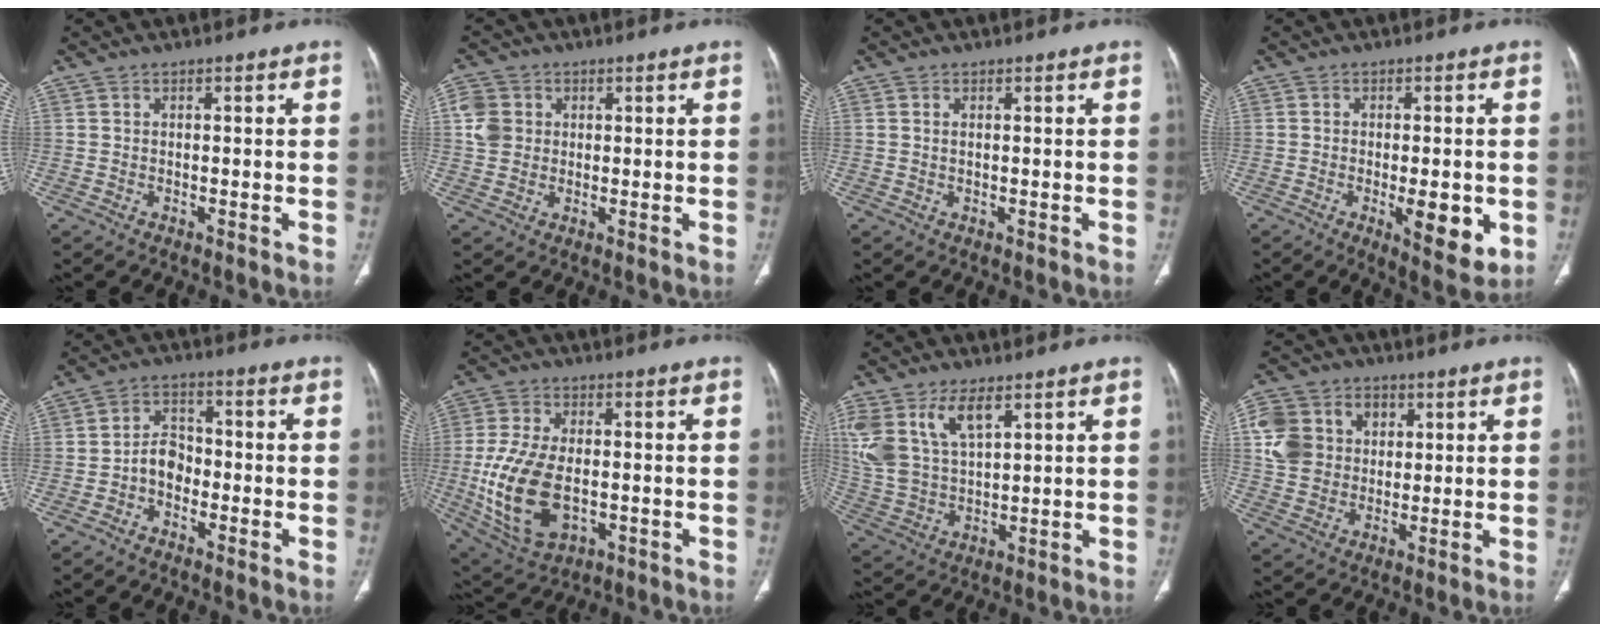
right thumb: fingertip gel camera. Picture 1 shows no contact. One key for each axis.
{"total": 5.7, "fx": 1.1, "fy": 5.1, "fz": 2.4, "tx": -0.037, "ty": 0.003, "tz": 0.020}
{"total": 0.9, "fx": 0.3, "fy": 0.4, "fz": 0.7, "tx": -0.018, "ty": 0.003, "tz": 0.009}
{"total": 8.8, "fx": -2.1, "fy": 3.1, "fz": 7.9, "tx": -0.099, "ty": -0.016, "tz": -0.025}
{"total": 5.0, "fx": -1.8, "fy": 3.7, "fz": 3.0, "tx": -0.035, "ty": 0.025, "tz": -0.042}
{"total": 16.1, "fx": -2.4, "fy": 9.4, "fz": 12.9, "tx": -0.257, "ty": -0.005, "tz": -0.025}
{"total": 13.8, "fx": 7.0, "fy": 7.2, "fz": 9.4, "tx": -0.192, "ty": -0.016, "tz": 0.150}
{"total": 12.7, "fx": 3.2, "fy": 10.7, "fz": 6.2, "tx": -0.095, "ty": 0.006, "tz": 0.061}